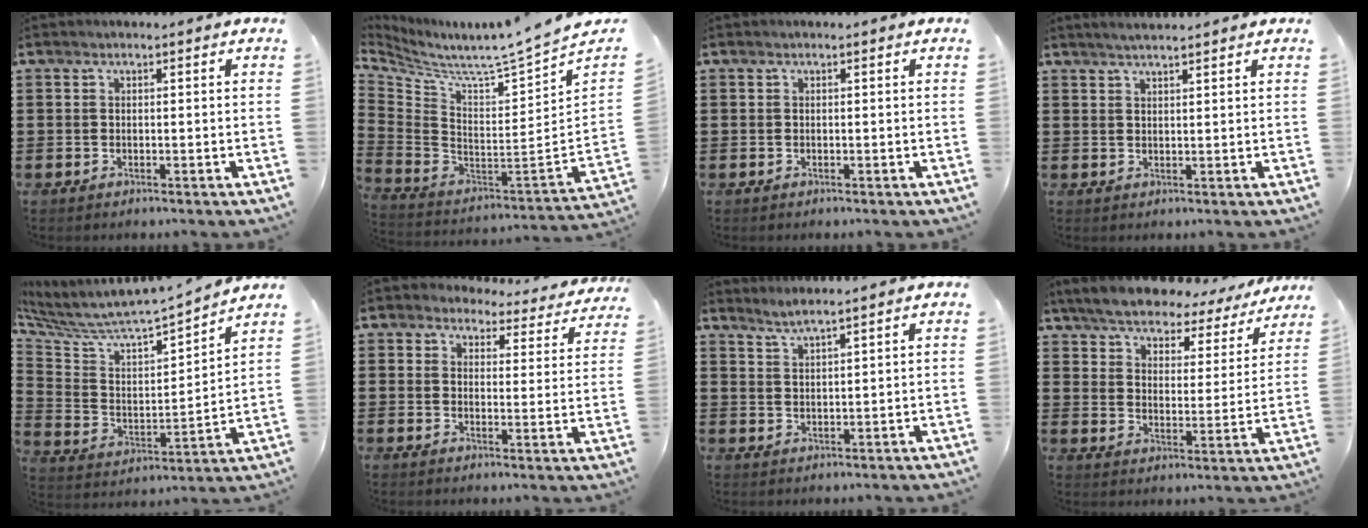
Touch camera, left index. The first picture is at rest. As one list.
[{"total": 5.8, "force": [5.0, -1.5, 2.4], "torque": [-0.075, -0.069, 0.070]}, {"total": 0.0}, {"total": 1.8, "force": [1.7, -0.1, 0.7], "torque": [-0.016, 0.003, 0.032]}, {"total": 4.7, "force": [4.5, 0.6, 1.4], "torque": [-0.057, -0.056, 0.067]}, {"total": 4.3, "force": [4.1, 1.0, 0.6], "torque": [-0.037, -0.023, 0.070]}, {"total": 2.3, "force": [2.2, -0.3, 0.5], "torque": [-0.016, 0.000, 0.042]}, {"total": 5.7, "force": [5.4, 1.0, 1.3], "torque": [-0.056, -0.033, 0.091]}]